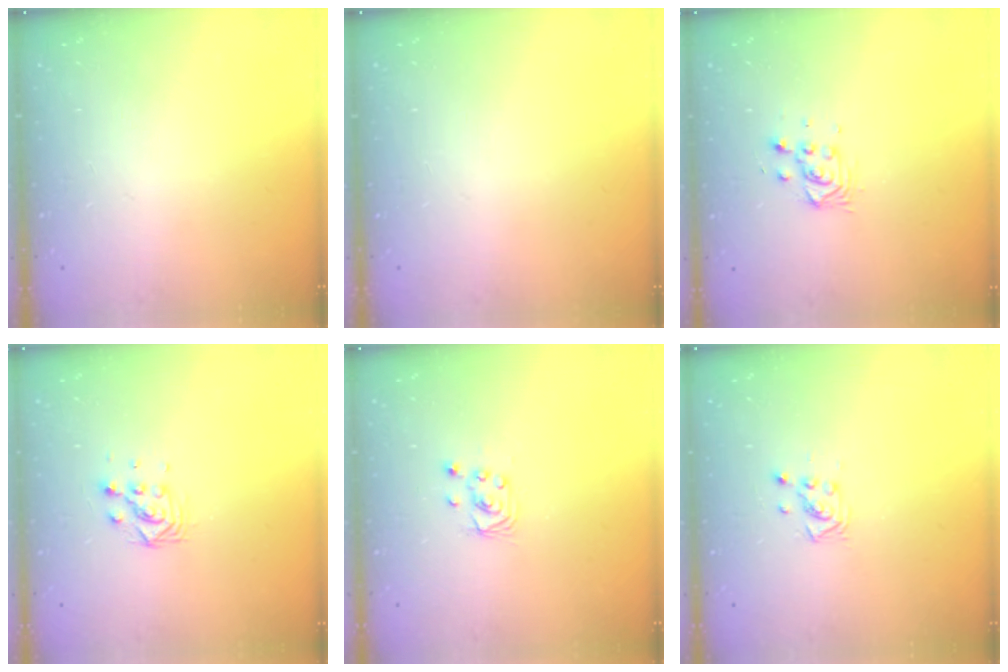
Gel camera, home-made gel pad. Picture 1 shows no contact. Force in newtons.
{"total": 0.0}
{"total": 3.9, "press": 3.8, "slide": 0.6}
{"total": 5.7, "press": 5.7, "slide": 0.2}
{"total": 2.4, "press": 2.4, "slide": 0.2}
{"total": 3.6, "press": 3.6, "slide": 0.3}